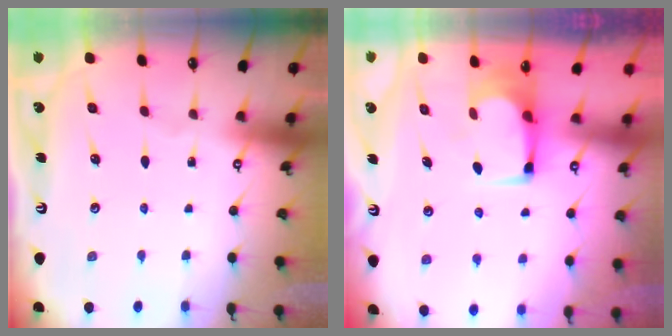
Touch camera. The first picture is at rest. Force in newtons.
{"total": 2.2, "press": 2.2, "slide": 0.1}